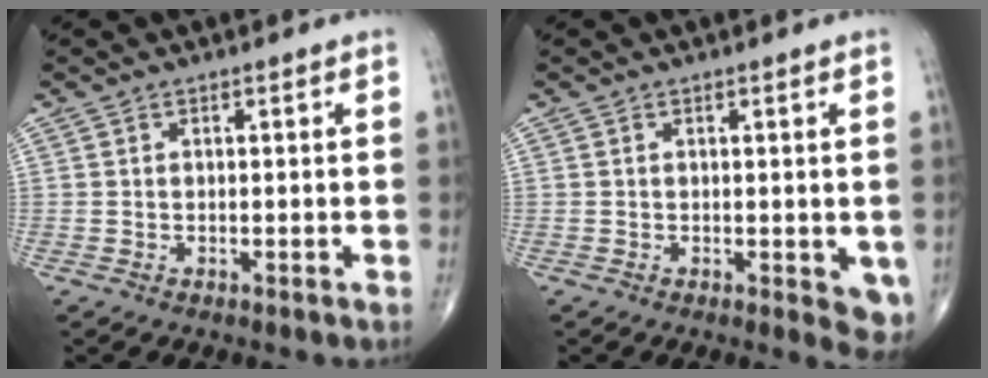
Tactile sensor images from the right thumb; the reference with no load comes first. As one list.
[{"total": 4.6, "force": [-0.9, 1.9, 4.1], "torque": [-0.031, -0.008, -0.011]}]